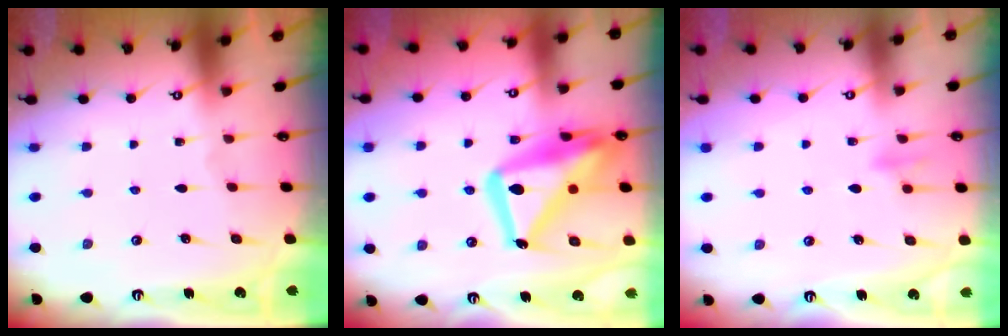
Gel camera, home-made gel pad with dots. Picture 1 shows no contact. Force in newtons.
{"total": 21.0, "press": 20.9, "slide": 2.1}
{"total": 9.0, "press": 8.9, "slide": 1.4}